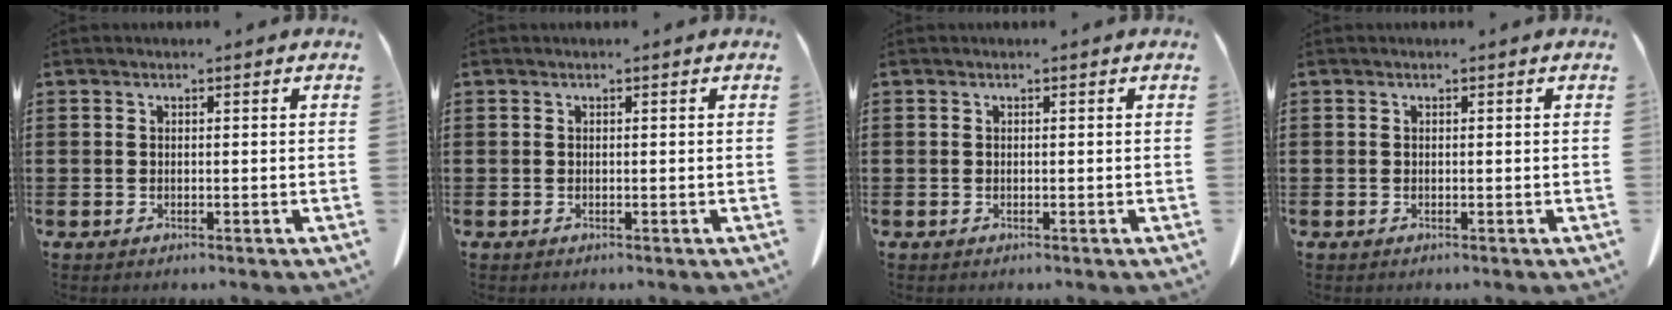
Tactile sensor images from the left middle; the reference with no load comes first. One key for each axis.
{"total": 0.0}
{"total": 0.0}
{"total": 0.0}